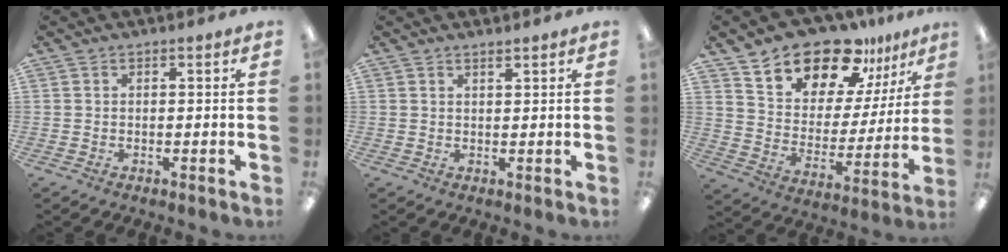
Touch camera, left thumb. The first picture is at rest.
{"total": 1.2, "force": [1.2, 0.2, 0.4], "torque": [-0.009, -0.002, 0.022]}
{"total": 16.8, "force": [14.4, 7.3, 4.7], "torque": [-0.096, -0.117, 0.263]}